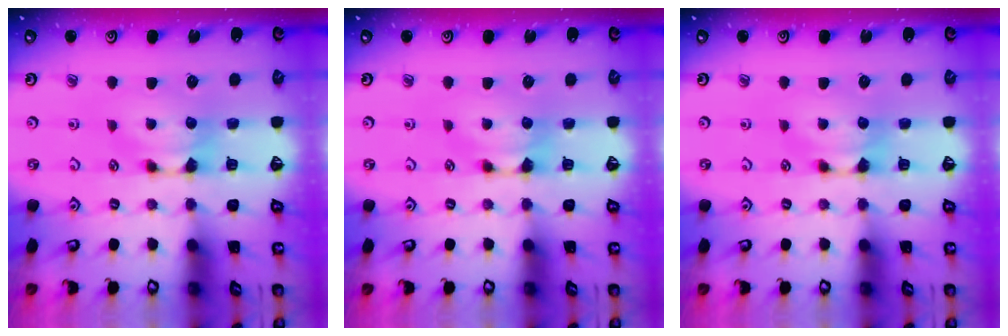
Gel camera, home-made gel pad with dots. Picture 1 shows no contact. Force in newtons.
{"total": 0.0}
{"total": 0.0}